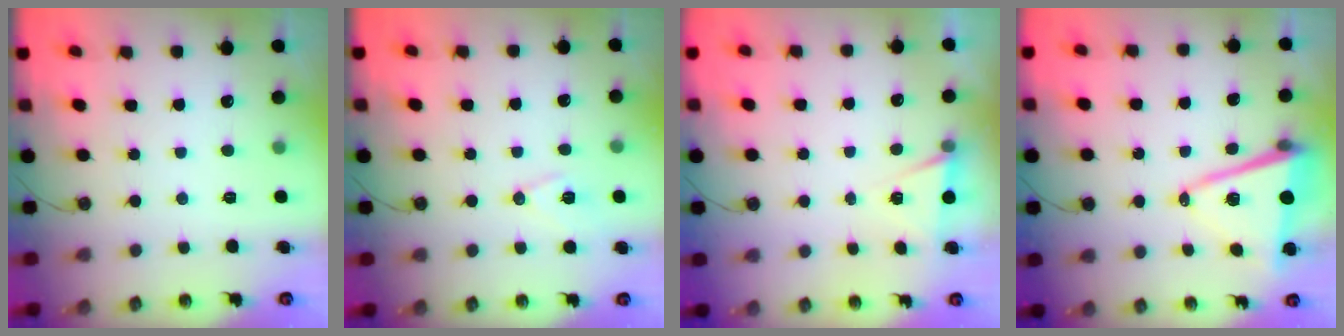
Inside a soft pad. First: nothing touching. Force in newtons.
{"total": 8.7, "press": 7.9, "slide": 3.7}
{"total": 5.1, "press": 2.4, "slide": 4.5}
{"total": 11.3, "press": 11.1, "slide": 2.1}